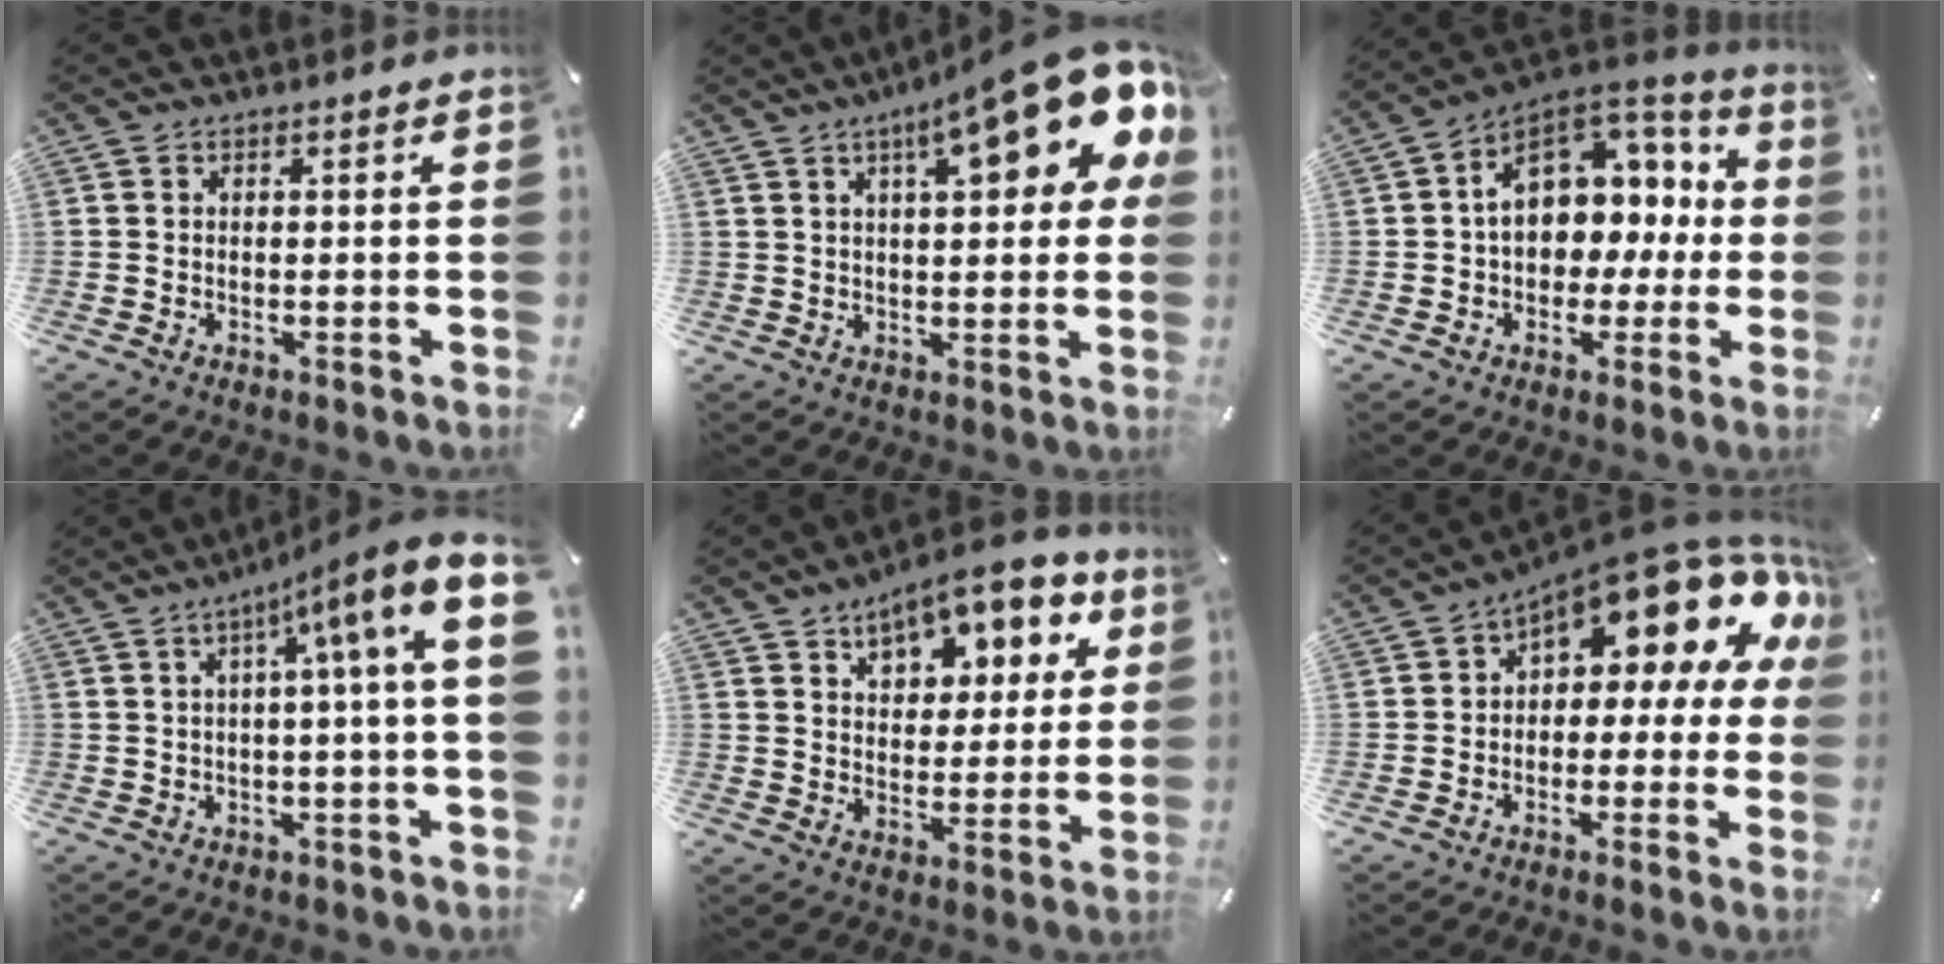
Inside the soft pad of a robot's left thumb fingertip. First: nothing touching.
{"total": 19.3, "force": [9.9, 6.2, 15.4], "torque": [-0.219, -0.050, 0.156]}
{"total": 13.5, "force": [2.0, 10.5, 8.3], "torque": [-0.123, -0.011, 0.040]}
{"total": 10.6, "force": [2.9, 0.2, 10.2], "torque": [-0.165, -0.031, 0.042]}
{"total": 12.8, "force": [8.6, 7.0, 6.3], "torque": [-0.092, -0.048, 0.151]}
{"total": 15.8, "force": [9.3, 6.8, 10.8], "torque": [-0.146, -0.074, 0.152]}